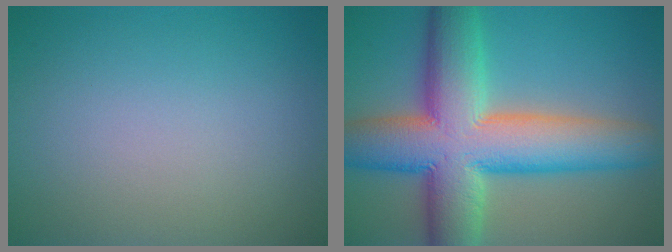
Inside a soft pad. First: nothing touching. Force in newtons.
{"total": 13.4, "press": 13.4, "slide": 0.4}